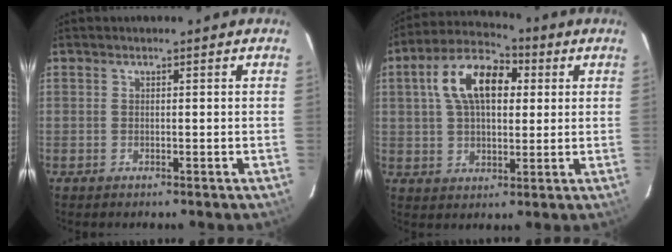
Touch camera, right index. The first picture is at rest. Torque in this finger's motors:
{"motor_torque": [1.23, 0.90, 0.42, 0.13]}